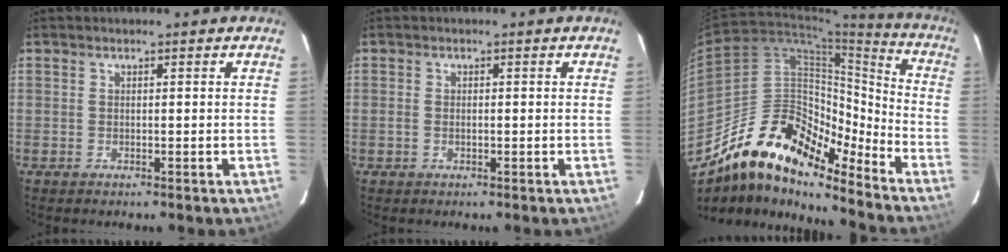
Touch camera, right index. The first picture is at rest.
{"total": 0.9, "force": [-0.2, 0.3, 0.8], "torque": [-0.018, 0.001, -0.005]}
{"total": 20.1, "force": [-15.7, 6.4, 10.7], "torque": [-0.178, 0.004, -0.293]}